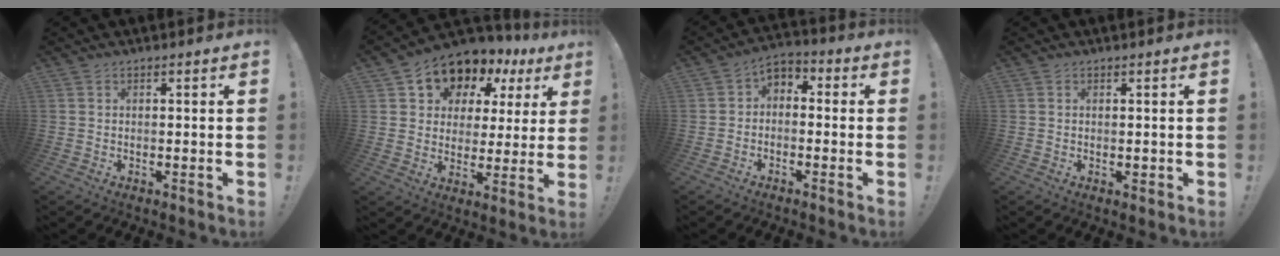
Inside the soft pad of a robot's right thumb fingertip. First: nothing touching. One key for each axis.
{"total": 10.0, "fx": 6.8, "fy": 6.8, "fz": 2.9, "tx": -0.041, "ty": -0.062, "tz": 0.125}
{"total": 4.5, "fx": -2.9, "fy": 3.0, "fz": 1.5, "tx": -0.028, "ty": 0.021, "tz": -0.053}
{"total": 0.9, "fx": 0.3, "fy": 0.7, "fz": 0.3, "tx": 0.001, "ty": -0.001, "tz": 0.004}